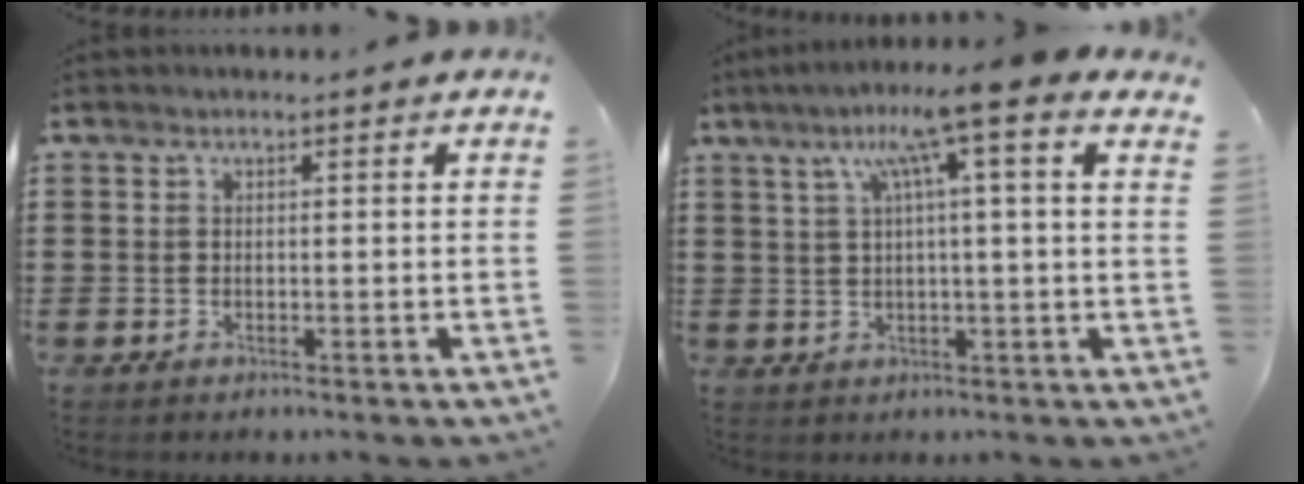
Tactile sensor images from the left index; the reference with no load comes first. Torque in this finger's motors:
{"motor_torque": [1.05, -1.09, 0.78, 0.21]}